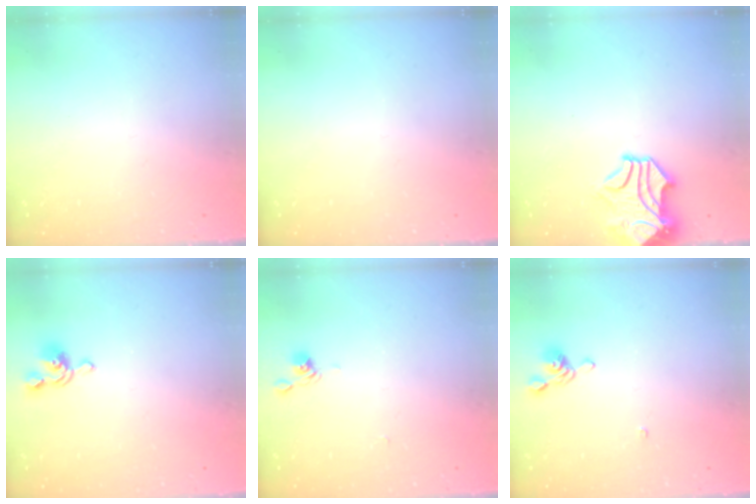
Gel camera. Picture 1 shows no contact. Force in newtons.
{"total": 0.0}
{"total": 2.2, "press": 1.8, "slide": 1.3}
{"total": 1.5, "press": 1.2, "slide": 1.0}
{"total": 3.4, "press": 3.3, "slide": 0.4}
{"total": 4.2, "press": 4.1, "slide": 0.4}